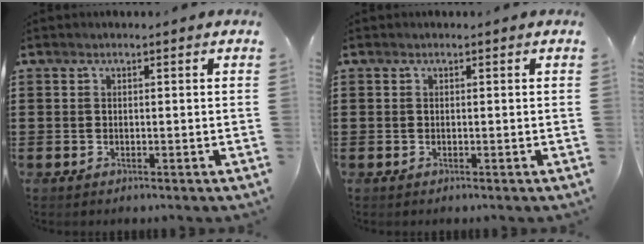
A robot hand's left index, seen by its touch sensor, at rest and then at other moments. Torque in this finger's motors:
{"motor_torque": [0.00, 0.00, 0.00, 0.00]}